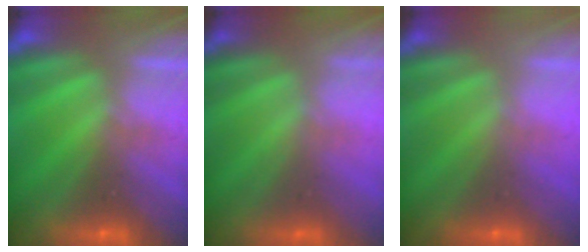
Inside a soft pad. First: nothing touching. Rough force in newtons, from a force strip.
{"total": 2.3}
{"total": 2.9}